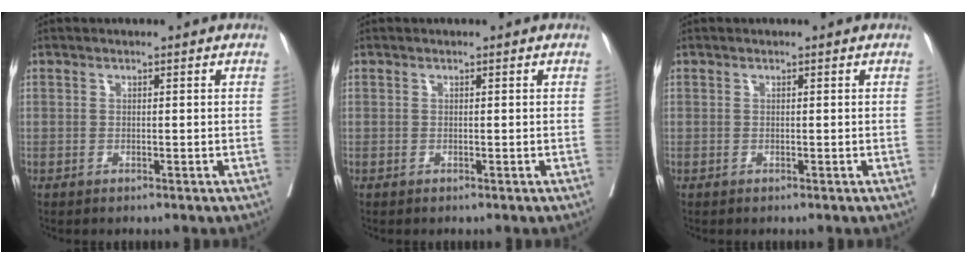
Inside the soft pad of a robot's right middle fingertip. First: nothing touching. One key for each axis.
{"total": 0.0}
{"total": 0.0}